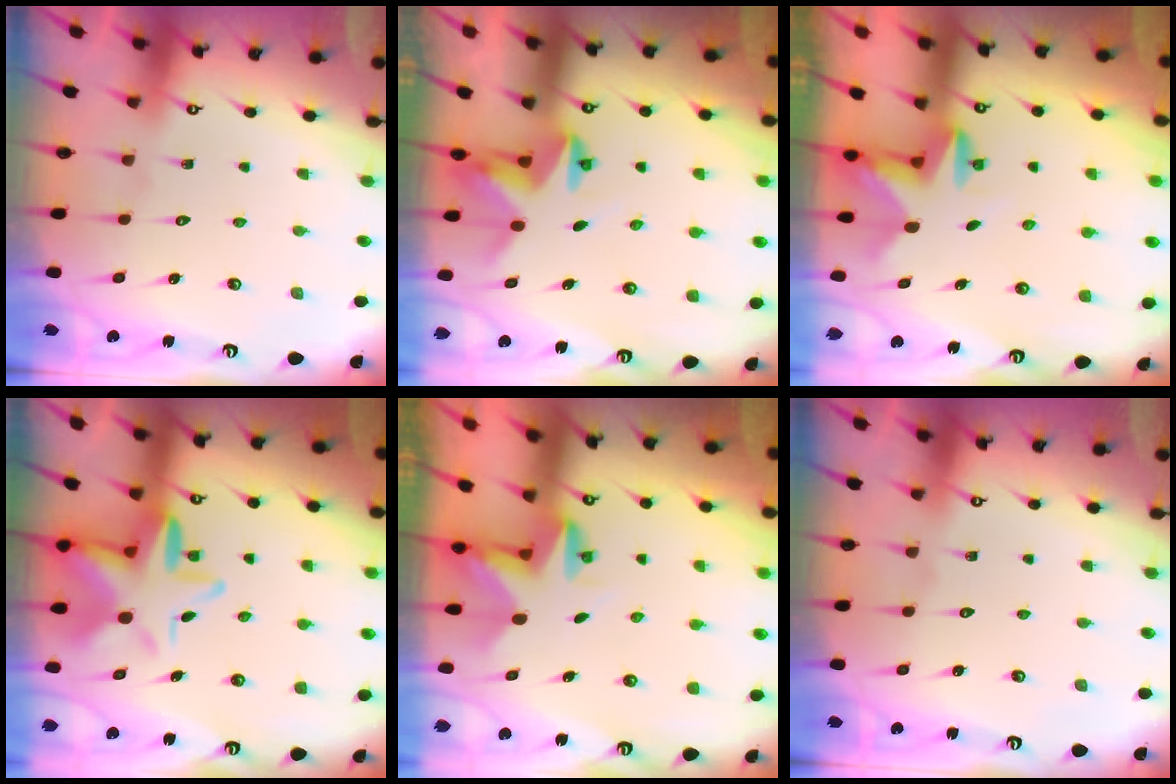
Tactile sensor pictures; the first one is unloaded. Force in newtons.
{"total": 3.0, "press": 3.0, "slide": 0.1}
{"total": 2.7, "press": 2.6, "slide": 0.6}
{"total": 10.7, "press": 10.5, "slide": 2.1}
{"total": 3.1, "press": 3.1, "slide": 0.2}
{"total": 0.0}